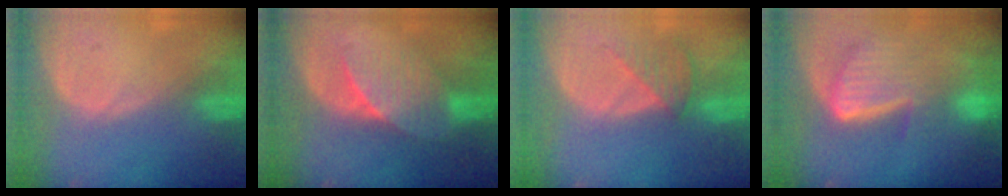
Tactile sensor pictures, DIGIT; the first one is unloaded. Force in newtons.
{"total": 6.8, "press": 6.5, "slide": 2.2}
{"total": 3.9, "press": 3.6, "slide": 1.5}
{"total": 9.1, "press": 8.0, "slide": 4.3}